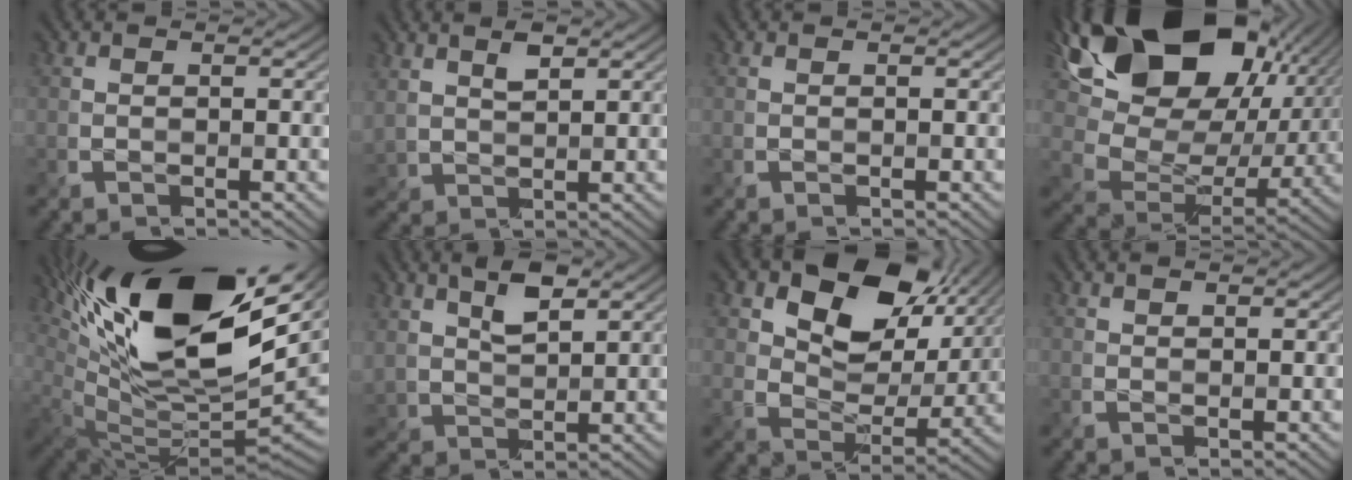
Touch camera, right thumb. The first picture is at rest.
{"total": 3.7, "force": [2.1, 1.8, 2.5], "torque": [-0.060, 0.003, 0.046]}
{"total": 0.0}
{"total": 19.5, "force": [8.5, 12.7, 12.2], "torque": [-0.238, 0.015, 0.163]}
{"total": 20.3, "force": [9.5, 8.6, 15.8], "torque": [-0.291, 0.023, 0.165]}
{"total": 6.0, "force": [3.0, 3.0, 4.2], "torque": [-0.094, 0.003, 0.060]}
{"total": 13.9, "force": [6.6, 8.9, 8.3], "torque": [-0.132, 0.000, 0.100]}
{"total": 0.9, "force": [0.7, 0.3, 0.4], "torque": [-0.010, 0.004, 0.017]}